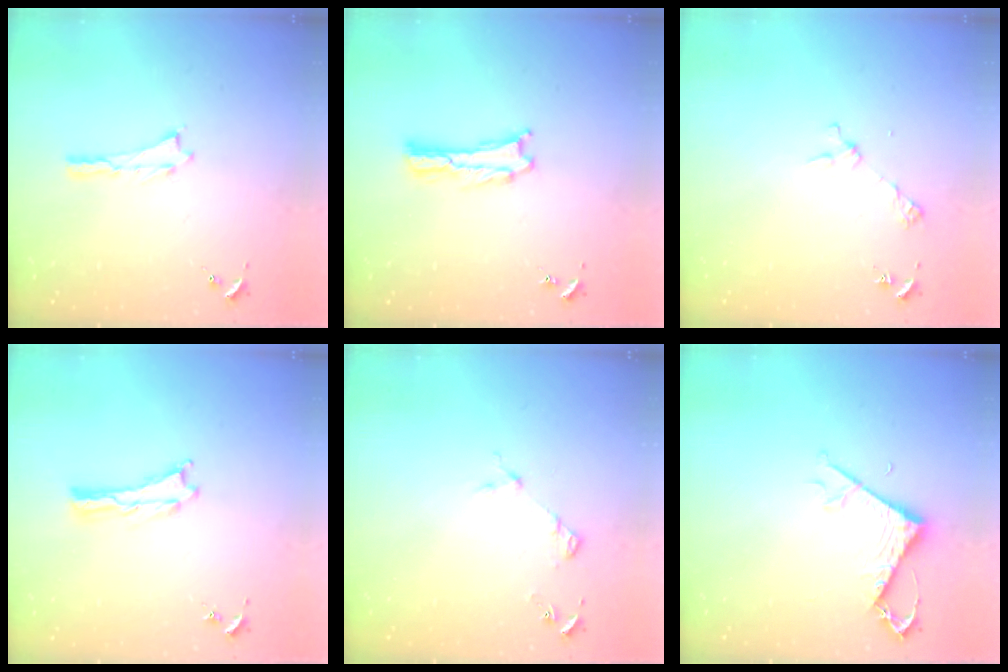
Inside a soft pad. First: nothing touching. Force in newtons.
{"total": 0.6, "press": 0.5, "slide": 0.2}
{"total": 3.3, "press": 3.3, "slide": 0.2}
{"total": 0.0}
{"total": 4.0, "press": 4.0, "slide": 0.4}
{"total": 5.3, "press": 5.2, "slide": 0.5}